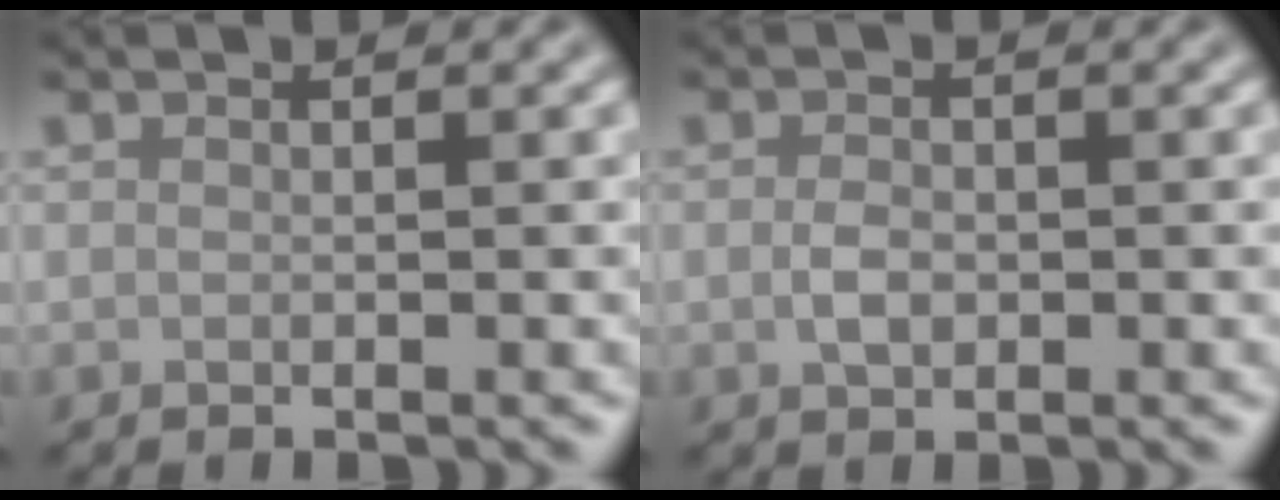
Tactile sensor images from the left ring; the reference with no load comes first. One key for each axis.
{"total": 1.7, "fx": -0.2, "fy": 1.1, "fz": 1.3, "tx": -0.026, "ty": 0.001, "tz": -0.005}